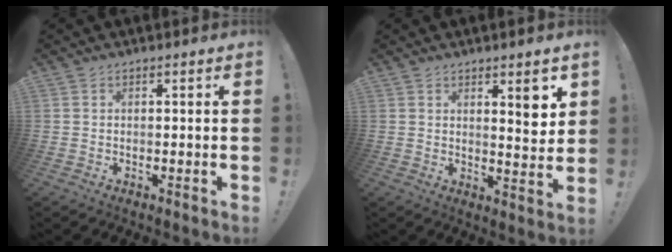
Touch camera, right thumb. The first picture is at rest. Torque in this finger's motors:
{"motor_torque": [-0.22, 0.44, -0.04, 0.16, 0.10]}